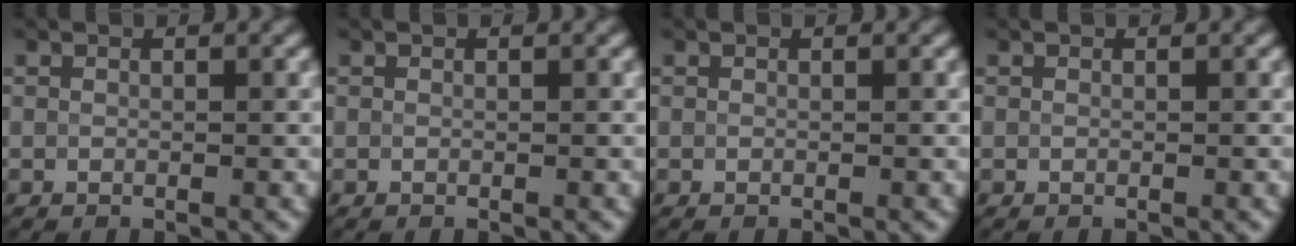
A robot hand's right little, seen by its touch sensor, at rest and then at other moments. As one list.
[{"total": 0.0}, {"total": 0.0}, {"total": 0.0}]